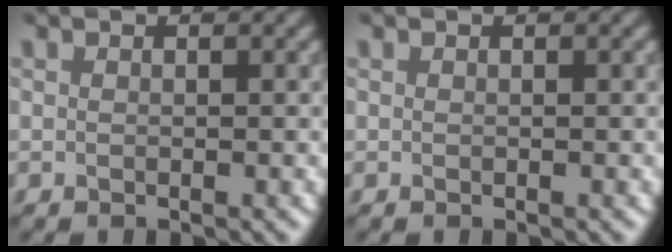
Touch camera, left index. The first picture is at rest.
{"total": 0.0}